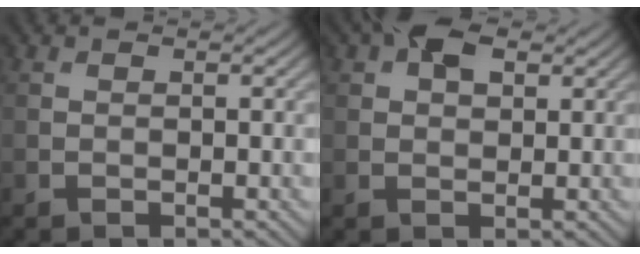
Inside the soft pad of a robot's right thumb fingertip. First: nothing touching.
{"total": 4.6, "force": [2.2, 2.6, 3.1], "torque": [-0.057, 0.010, 0.033]}